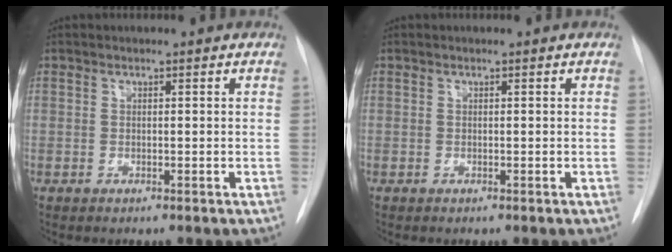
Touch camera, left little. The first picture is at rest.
{"total": 0.0}